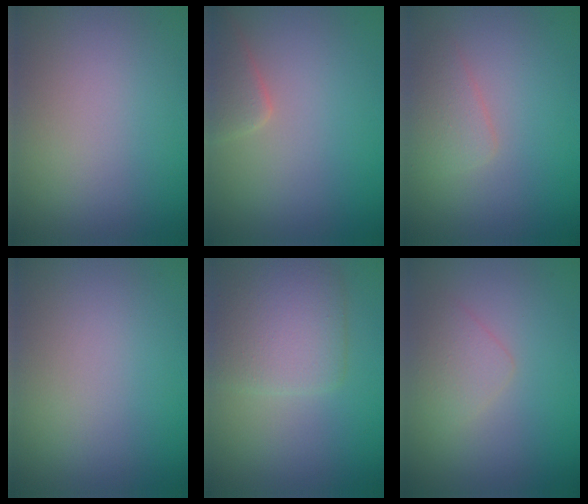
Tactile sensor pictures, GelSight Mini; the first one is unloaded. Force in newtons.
{"total": 2.3, "press": 2.3, "slide": 0.1}
{"total": 1.9, "press": 1.9, "slide": 0.0}
{"total": 0.0}
{"total": 4.9, "press": 4.9, "slide": 0.4}
{"total": 1.8, "press": 1.8, "slide": 0.0}